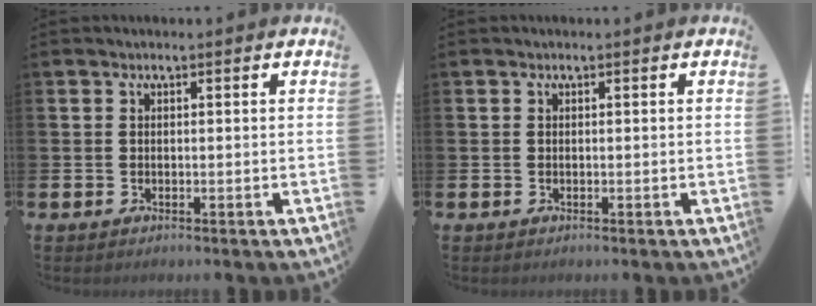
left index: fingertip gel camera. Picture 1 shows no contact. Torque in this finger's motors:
{"motor_torque": [-0.02, 0.00, 0.00, 0.01]}